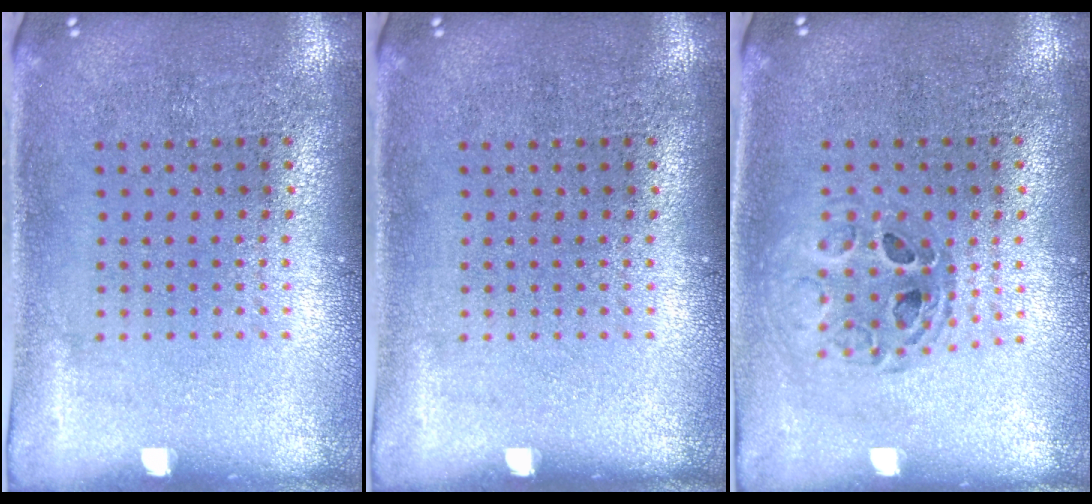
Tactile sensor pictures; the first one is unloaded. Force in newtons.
{"total": 0.0}
{"total": 0.8, "press": 0.8, "slide": 0.1}